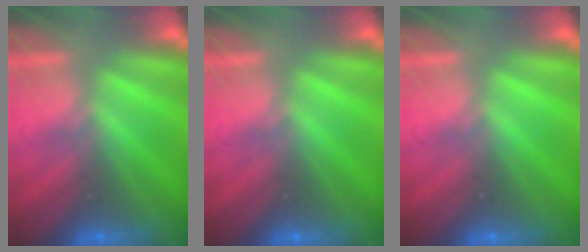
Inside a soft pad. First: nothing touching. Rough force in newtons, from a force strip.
{"total": 0.0}
{"total": 0.0}